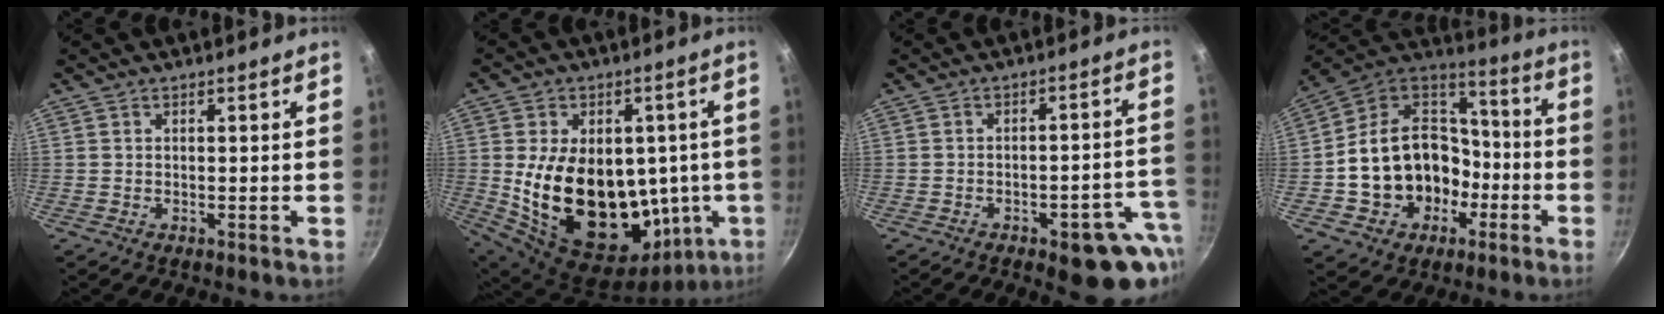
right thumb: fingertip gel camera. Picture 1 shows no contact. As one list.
[{"total": 25.5, "force": [-0.5, 16.7, 19.3], "torque": [-0.297, -0.011, 0.013]}, {"total": 13.0, "force": [-6.3, 5.4, 10.0], "torque": [-0.064, 0.041, -0.072]}, {"total": 20.2, "force": [-4.8, 16.5, 10.7], "torque": [-0.157, 0.064, -0.068]}]